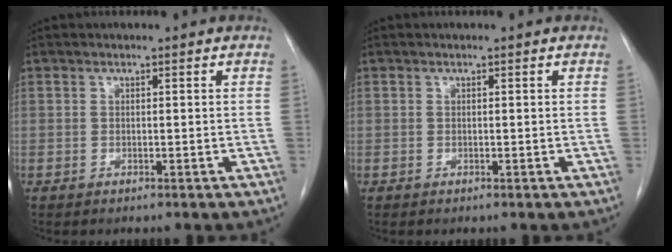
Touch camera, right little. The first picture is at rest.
{"total": 0.0}